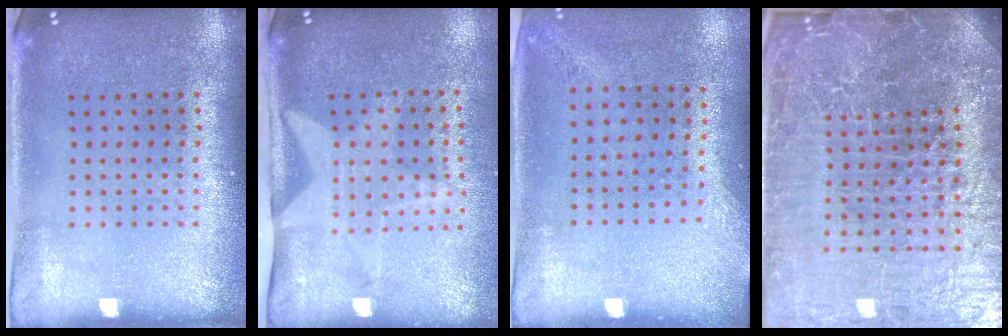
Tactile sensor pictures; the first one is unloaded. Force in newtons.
{"total": 2.0, "press": 1.5, "slide": 1.4}
{"total": 1.4, "press": 1.0, "slide": 1.0}
{"total": 7.4, "press": 6.4, "slide": 3.6}